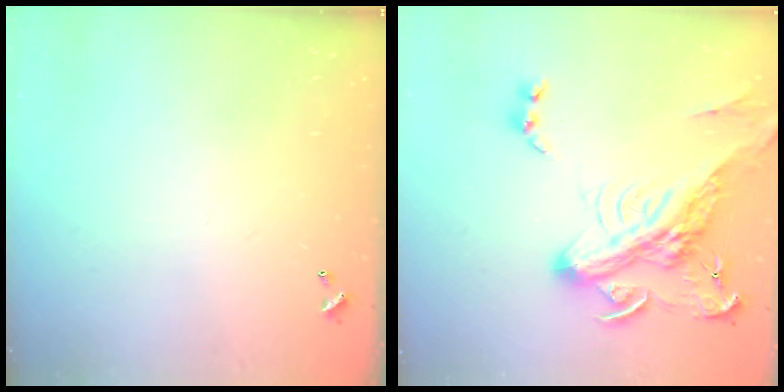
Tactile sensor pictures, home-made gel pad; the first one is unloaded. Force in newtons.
{"total": 12.4, "press": 12.2, "slide": 2.4}